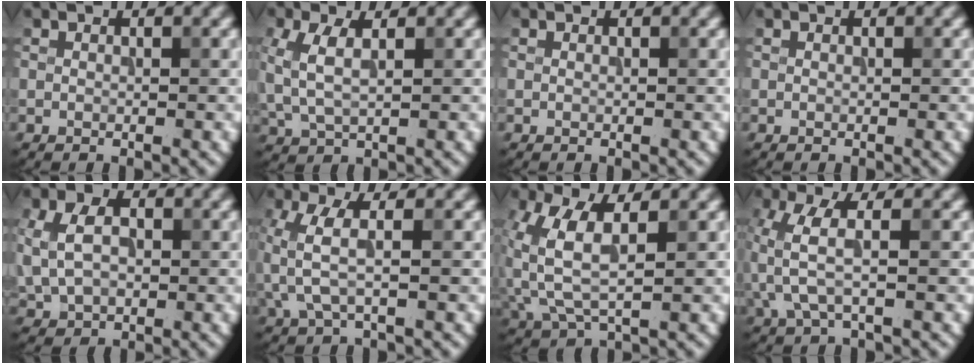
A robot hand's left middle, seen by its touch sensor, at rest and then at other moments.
{"total": 3.9, "force": [0.8, 2.0, 3.3], "torque": [-0.083, 0.005, 0.019]}
{"total": 0.0}
{"total": 0.0}
{"total": 6.0, "force": [0.9, 4.4, 4.0], "torque": [-0.099, 0.012, 0.018]}
{"total": 3.8, "force": [0.0, 1.3, 3.6], "torque": [-0.099, 0.003, -0.003]}
{"total": 5.8, "force": [0.8, 2.8, 5.0], "torque": [-0.128, 0.006, 0.017]}
{"total": 4.2, "force": [-0.2, 1.5, 3.9], "torque": [-0.108, 0.006, -0.007]}